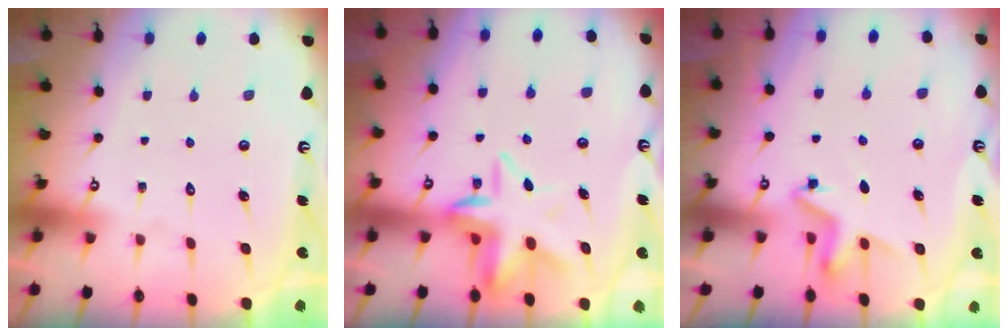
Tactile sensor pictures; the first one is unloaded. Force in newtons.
{"total": 9.2, "press": 8.8, "slide": 2.6}
{"total": 5.0, "press": 4.9, "slide": 0.8}